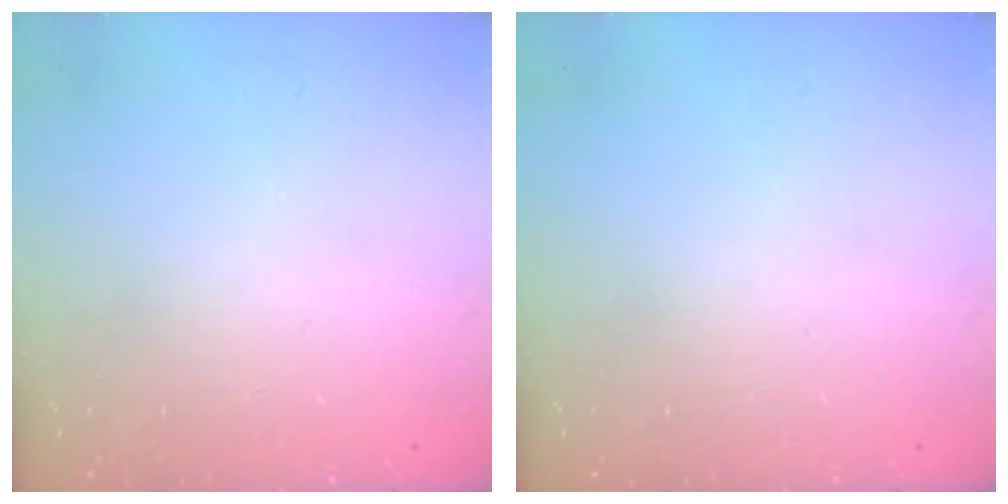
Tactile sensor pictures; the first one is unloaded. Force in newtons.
{"total": 0.0}